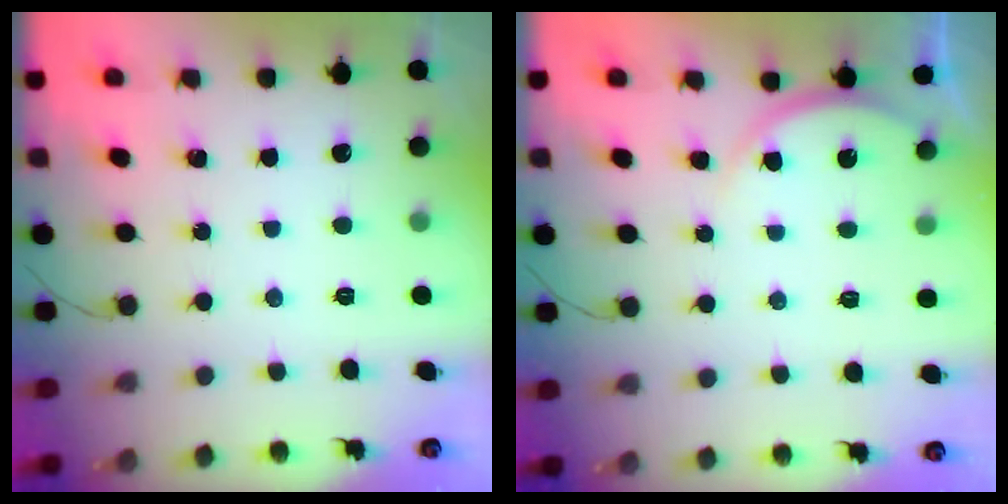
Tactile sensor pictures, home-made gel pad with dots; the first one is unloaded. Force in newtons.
{"total": 4.8, "press": 4.7, "slide": 0.6}